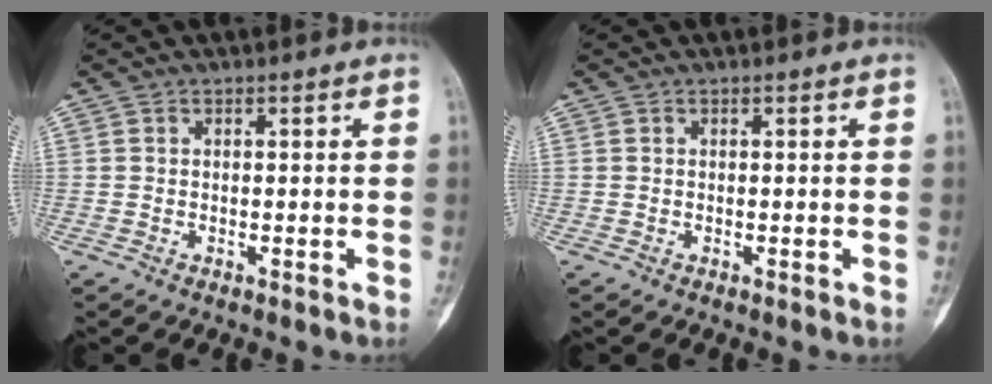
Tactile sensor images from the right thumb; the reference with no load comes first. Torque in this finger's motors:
{"motor_torque": [0.11, 0.05, 0.08, -0.08, 0.02]}